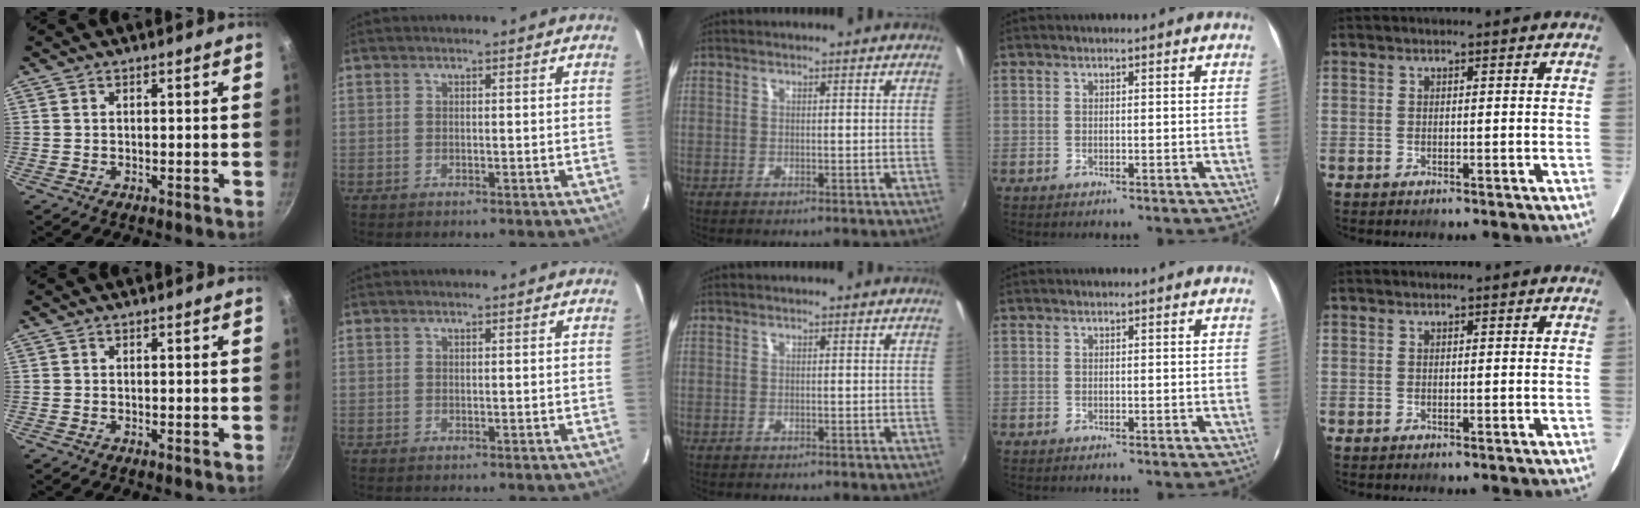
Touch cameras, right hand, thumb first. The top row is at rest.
{}